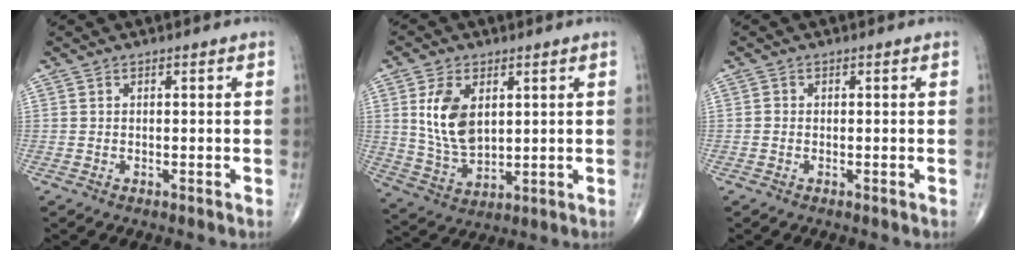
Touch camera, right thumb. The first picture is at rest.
{"total": 10.7, "force": [2.8, 6.5, 8.0], "torque": [-0.139, -0.016, 0.064]}
{"total": 0.6, "force": [-0.1, 0.5, 0.2], "torque": [-0.002, 0.001, -0.005]}